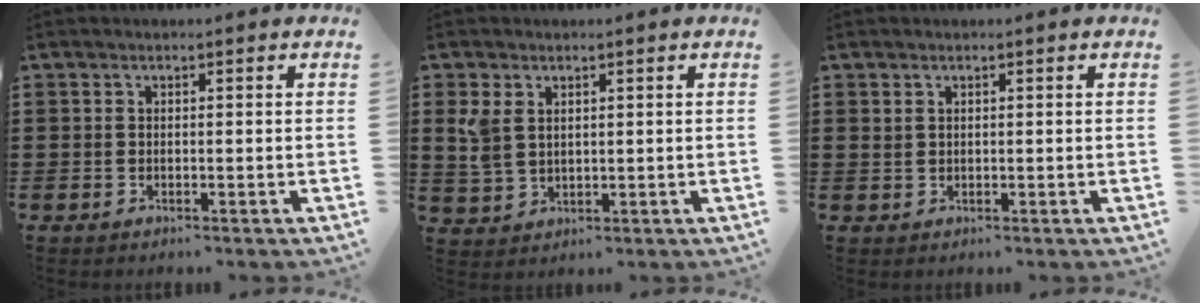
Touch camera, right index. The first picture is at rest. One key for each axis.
{"total": 4.1, "fx": 1.7, "fy": 2.8, "fz": 2.5, "tx": -0.072, "ty": 0.005, "tz": 0.027}
{"total": 1.0, "fx": 0.7, "fy": 0.6, "fz": 0.3, "tx": -0.009, "ty": 0.004, "tz": 0.013}